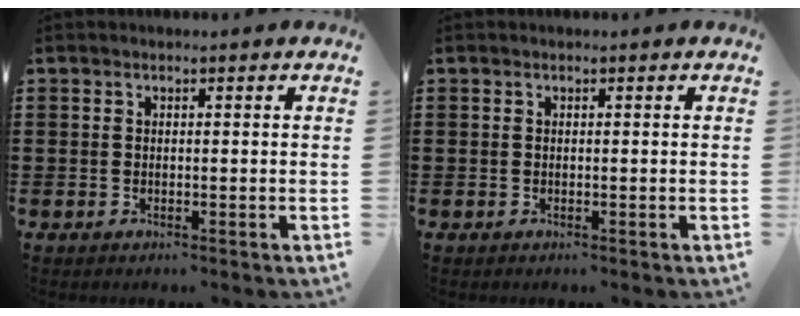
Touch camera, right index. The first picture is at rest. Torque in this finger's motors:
{"motor_torque": [-0.02, 0.02, 0.00, -0.01]}